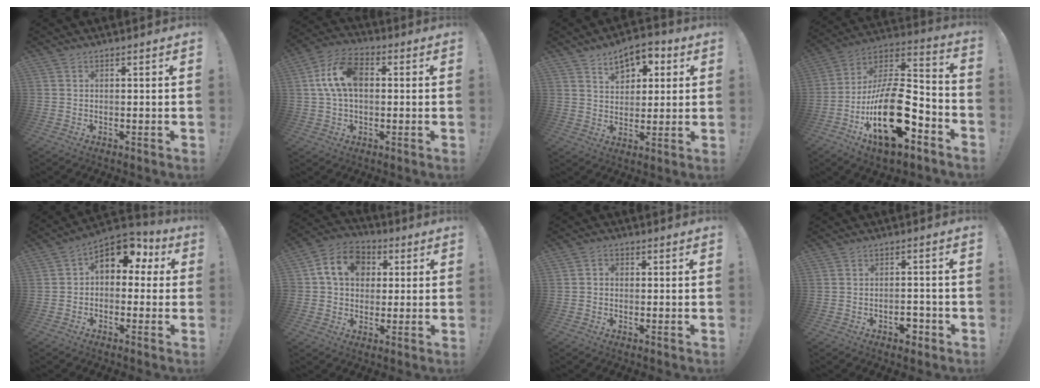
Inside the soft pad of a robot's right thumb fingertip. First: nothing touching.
{"total": 12.5, "force": [1.5, 7.7, 9.7], "torque": [-0.194, 0.011, 0.030]}
{"total": 9.6, "force": [5.2, 6.4, 4.8], "torque": [-0.073, -0.020, 0.096]}
{"total": 25.7, "force": [-8.5, 11.7, 21.2], "torque": [-0.380, 0.043, -0.131]}
{"total": 11.0, "force": [4.3, 7.2, 7.1], "torque": [-0.099, -0.018, 0.082]}
{"total": 12.2, "force": [3.6, 10.0, 6.1], "torque": [-0.097, 0.007, 0.073]}
{"total": 2.0, "force": [-0.9, 1.4, 1.0], "torque": [-0.023, 0.011, -0.016]}
{"total": 4.1, "force": [-2.4, 2.4, 2.3], "torque": [-0.026, 0.011, -0.041]}